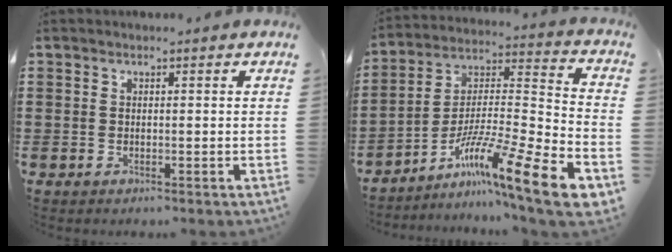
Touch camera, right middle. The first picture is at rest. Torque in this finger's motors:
{"motor_torque": [2.14, 0.00, 1.05, 0.21]}